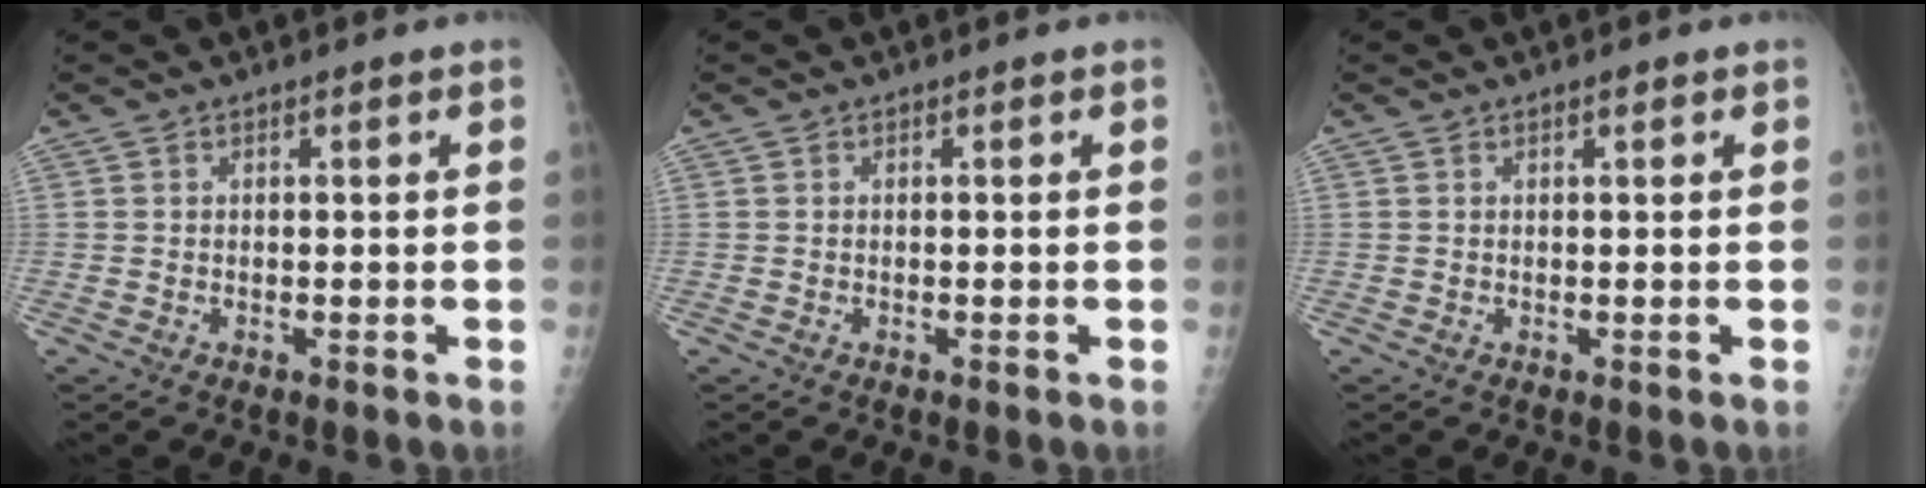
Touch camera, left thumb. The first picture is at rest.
{"total": 0.0}
{"total": 0.6, "force": [0.4, 0.1, 0.5], "torque": [-0.007, 0.000, 0.005]}